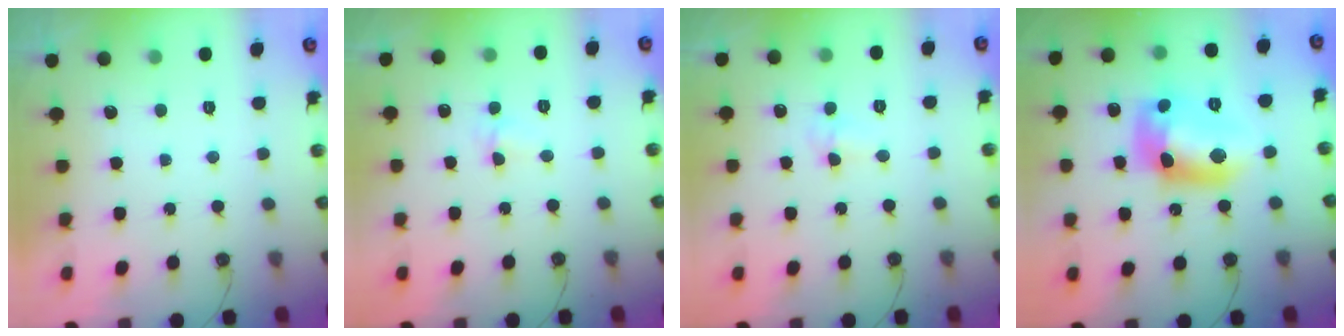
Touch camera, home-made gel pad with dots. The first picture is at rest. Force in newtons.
{"total": 3.2, "press": 3.2, "slide": 0.4}
{"total": 3.0, "press": 2.8, "slide": 1.1}
{"total": 13.6, "press": 13.6, "slide": 1.2}